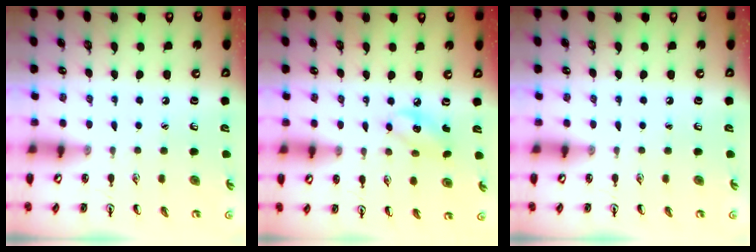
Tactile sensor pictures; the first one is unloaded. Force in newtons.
{"total": 4.6, "press": 4.5, "slide": 0.8}
{"total": 0.0}